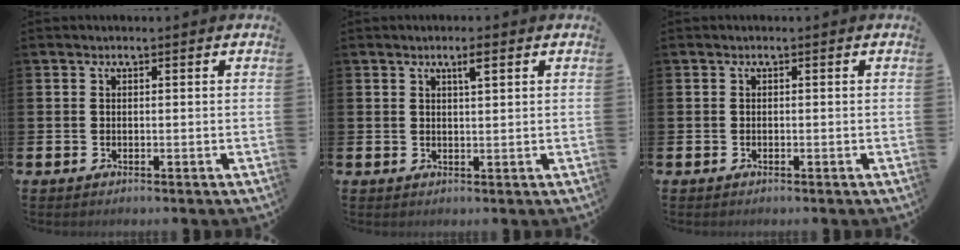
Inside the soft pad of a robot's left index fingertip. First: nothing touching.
{"total": 2.4, "force": [1.6, 0.4, 1.7], "torque": [-0.017, -0.003, 0.022]}
{"total": 0.0}